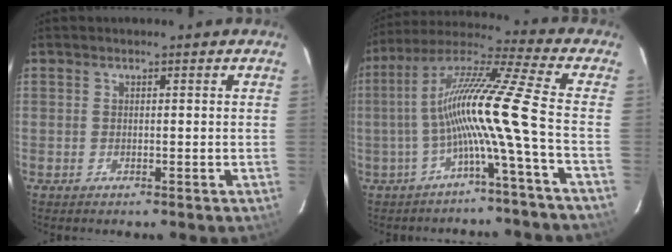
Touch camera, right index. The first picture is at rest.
{"total": 13.8, "force": [-3.6, -2.8, 13.0], "torque": [-0.221, 0.004, -0.070]}